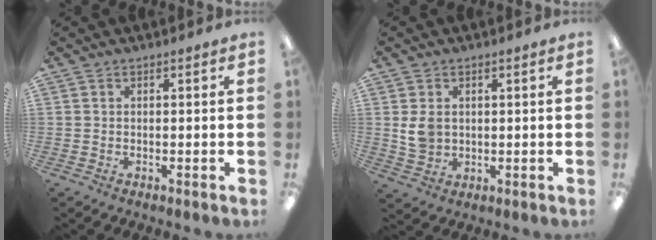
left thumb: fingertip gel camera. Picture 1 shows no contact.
{"total": 5.2, "force": [1.3, 4.1, 2.8], "torque": [-0.057, 0.002, 0.024]}